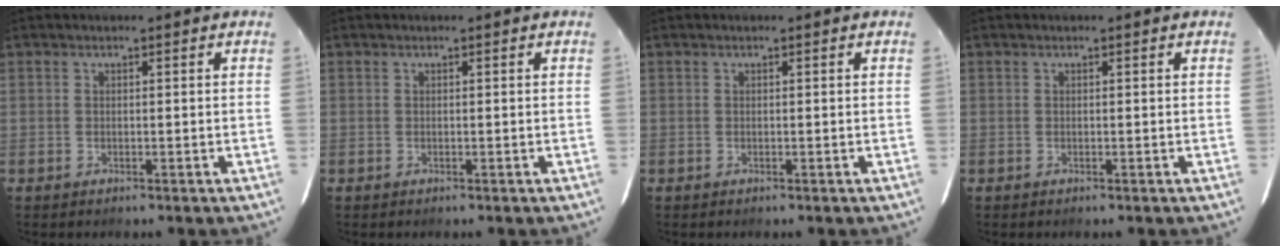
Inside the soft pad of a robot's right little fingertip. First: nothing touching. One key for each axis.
{"total": 0.0}
{"total": 0.0}
{"total": 0.0}